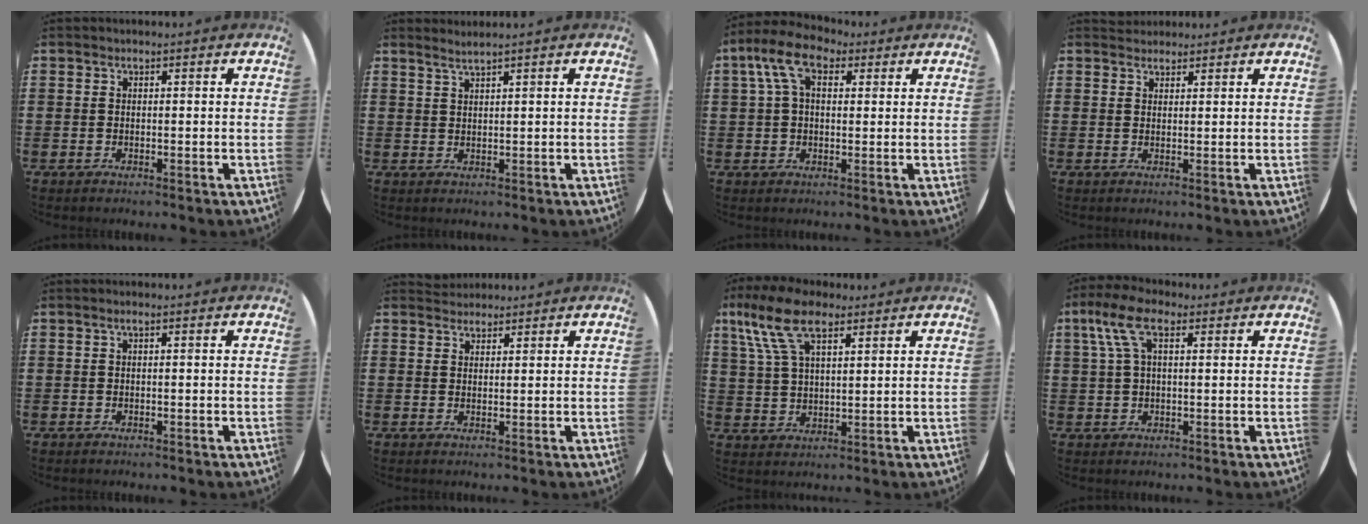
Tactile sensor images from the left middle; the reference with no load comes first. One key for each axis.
{"total": 1.4, "fx": 1.3, "fy": -0.4, "fz": 0.5, "tx": -0.006, "ty": 0.001, "tz": 0.023}
{"total": 7.5, "fx": 4.0, "fy": 4.1, "fz": 4.8, "tx": -0.108, "ty": 0.016, "tz": 0.072}
{"total": 1.5, "fx": 1.4, "fy": 0.5, "fz": -0.2, "tx": 0.001, "ty": 0.003, "tz": 0.029}
{"total": 0.0}
{"total": 1.8, "fx": 1.7, "fy": 0.6, "fz": -0.2, "tx": 0.002, "ty": 0.003, "tz": 0.034}
{"total": 9.4, "fx": 5.9, "fy": 4.0, "fz": 6.1, "tx": -0.134, "ty": 0.005, "tz": 0.109}
{"total": 7.5, "fx": 4.2, "fy": 3.5, "fz": 5.2, "tx": -0.112, "ty": 0.011, "tz": 0.076}